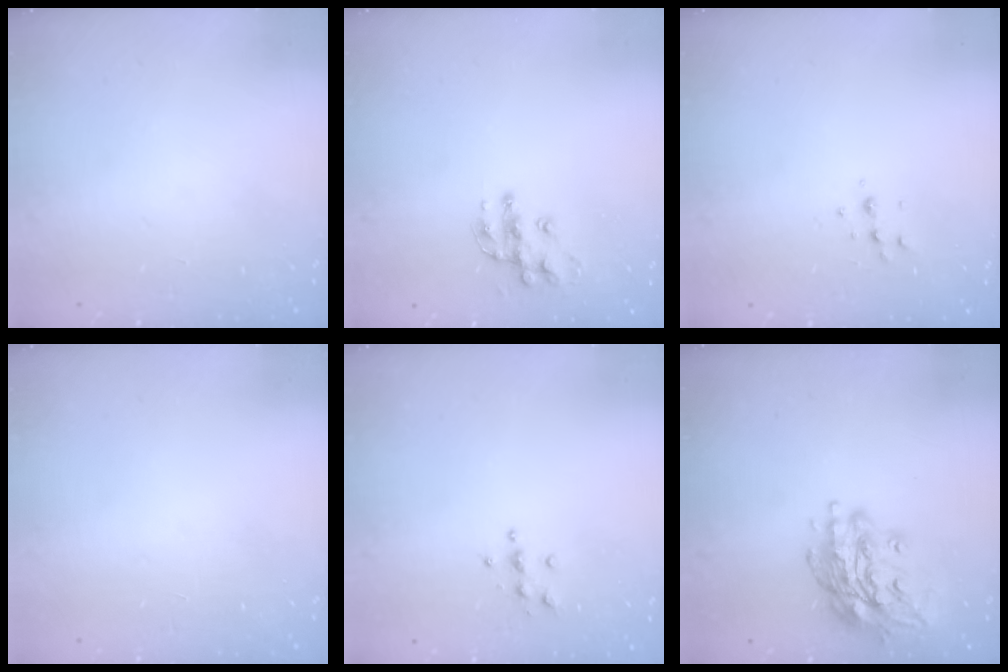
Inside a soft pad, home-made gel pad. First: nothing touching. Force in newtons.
{"total": 10.7, "press": 10.7, "slide": 0.6}
{"total": 4.7, "press": 4.6, "slide": 0.9}
{"total": 0.0}
{"total": 3.8, "press": 3.8, "slide": 0.4}
{"total": 15.3, "press": 15.3, "slide": 0.8}